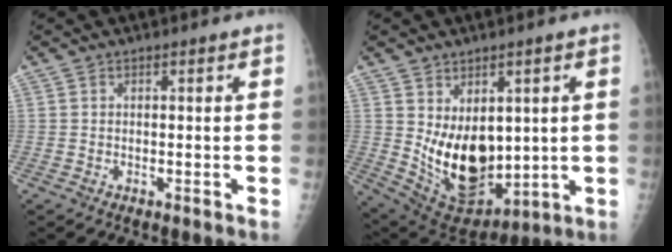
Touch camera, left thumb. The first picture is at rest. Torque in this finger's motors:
{"motor_torque": [1.82, 1.89, 0.85, -0.90, 0.16]}